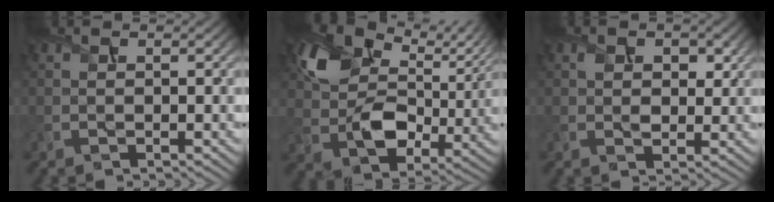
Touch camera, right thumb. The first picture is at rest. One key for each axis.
{"total": 12.9, "fx": 4.6, "fy": 8.6, "fz": 8.3, "tx": -0.175, "ty": -0.012, "tz": 0.094}
{"total": 2.9, "fx": 1.0, "fy": 2.1, "fz": 1.8, "tx": -0.037, "ty": -0.005, "tz": 0.019}